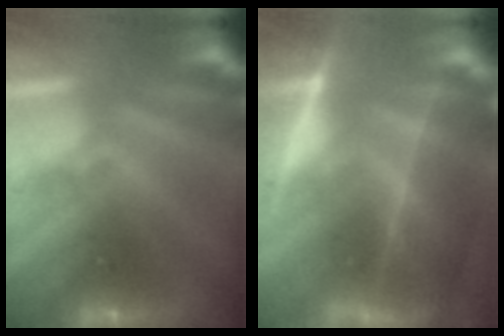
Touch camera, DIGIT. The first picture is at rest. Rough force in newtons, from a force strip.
{"total": 6.1}